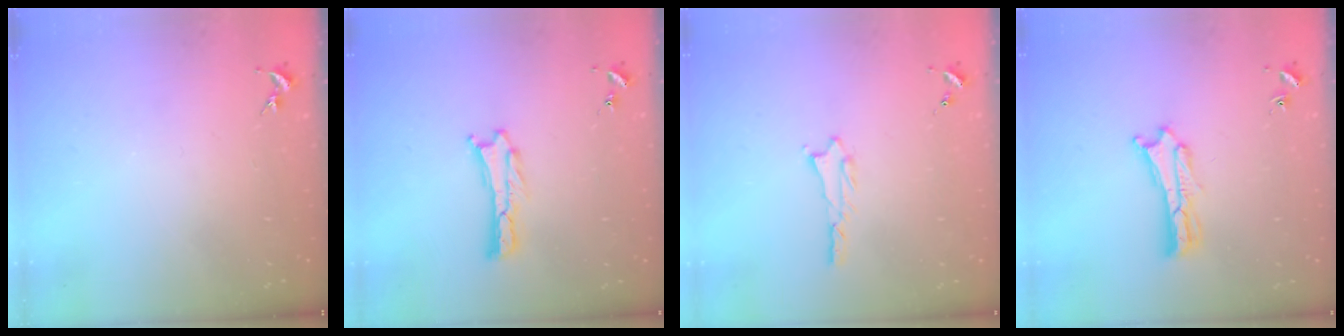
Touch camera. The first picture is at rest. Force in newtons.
{"total": 0.0}
{"total": 0.9, "press": 0.9, "slide": 0.2}
{"total": 1.8, "press": 1.8, "slide": 0.3}